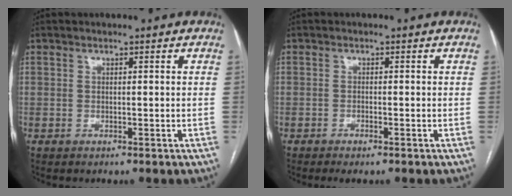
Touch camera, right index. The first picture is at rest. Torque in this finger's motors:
{"motor_torque": [0.28, 0.02, 0.07, 0.00]}